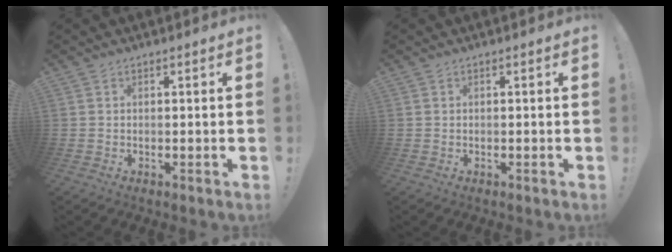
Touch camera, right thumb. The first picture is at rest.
{"total": 0.0}